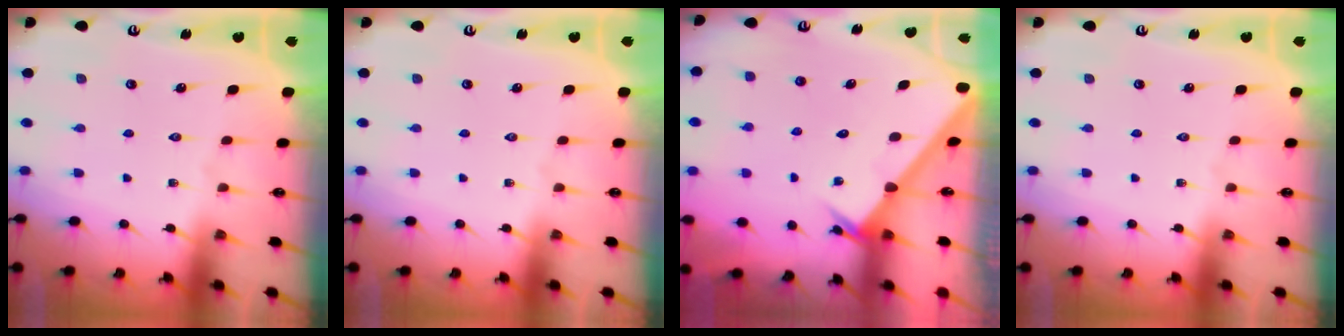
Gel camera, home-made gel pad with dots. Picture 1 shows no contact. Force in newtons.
{"total": 0.0}
{"total": 2.2, "press": 2.2, "slide": 0.2}
{"total": 0.0}